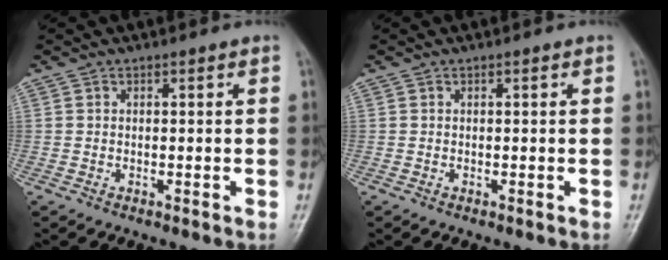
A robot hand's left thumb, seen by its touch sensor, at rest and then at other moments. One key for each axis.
{"total": 0.0}